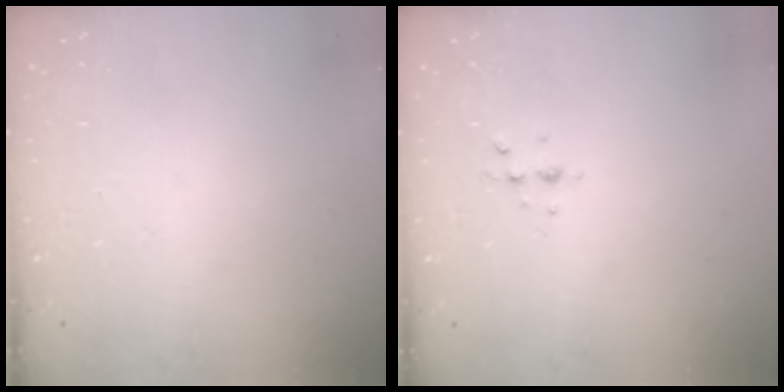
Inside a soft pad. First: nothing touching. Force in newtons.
{"total": 3.6, "press": 3.5, "slide": 0.7}